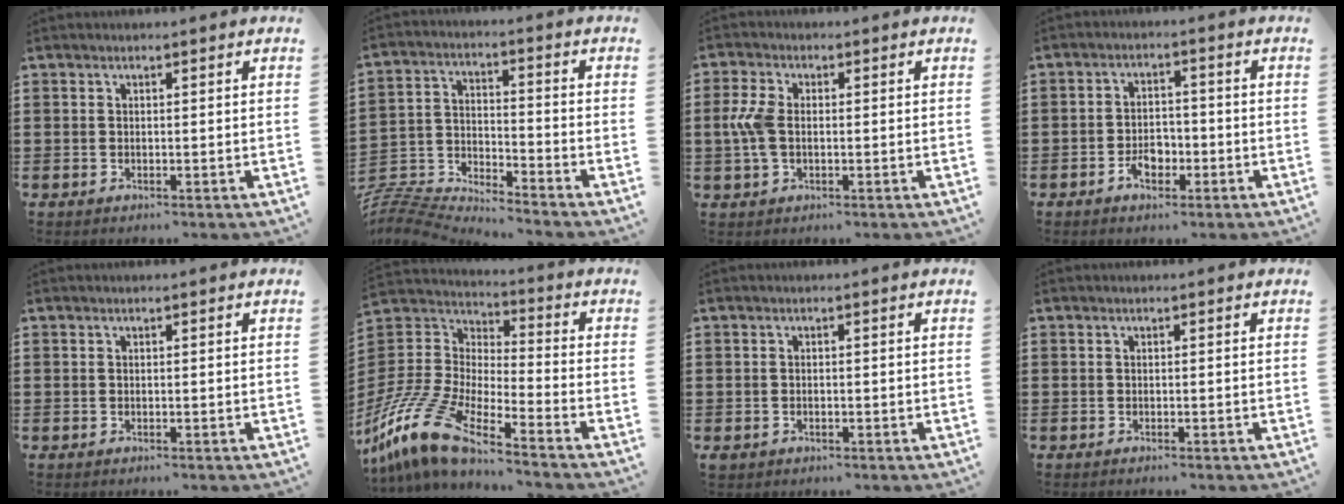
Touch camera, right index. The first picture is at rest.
{"total": 7.1, "force": [-7.1, 0.2, 0.6], "torque": [-0.037, -0.008, -0.151]}
{"total": 5.3, "force": [-0.2, 3.0, 4.4], "torque": [-0.121, -0.004, -0.014]}
{"total": 3.8, "force": [-1.8, 2.5, 2.2], "torque": [-0.032, 0.004, -0.036]}
{"total": 0.0}
{"total": 13.0, "force": [-10.7, 2.9, 6.7], "torque": [-0.182, 0.008, -0.225]}
{"total": 0.8, "force": [-0.4, 0.6, 0.3], "torque": [-0.010, 0.002, -0.008]}
{"total": 0.0}